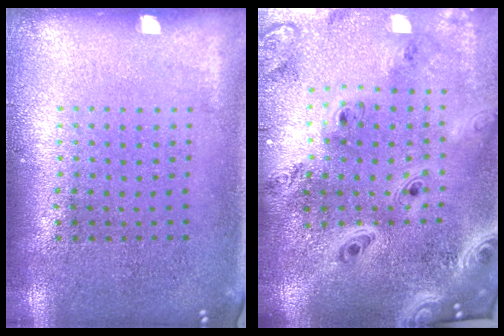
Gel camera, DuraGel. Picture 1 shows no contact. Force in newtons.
{"total": 4.1, "press": 3.1, "slide": 2.6}